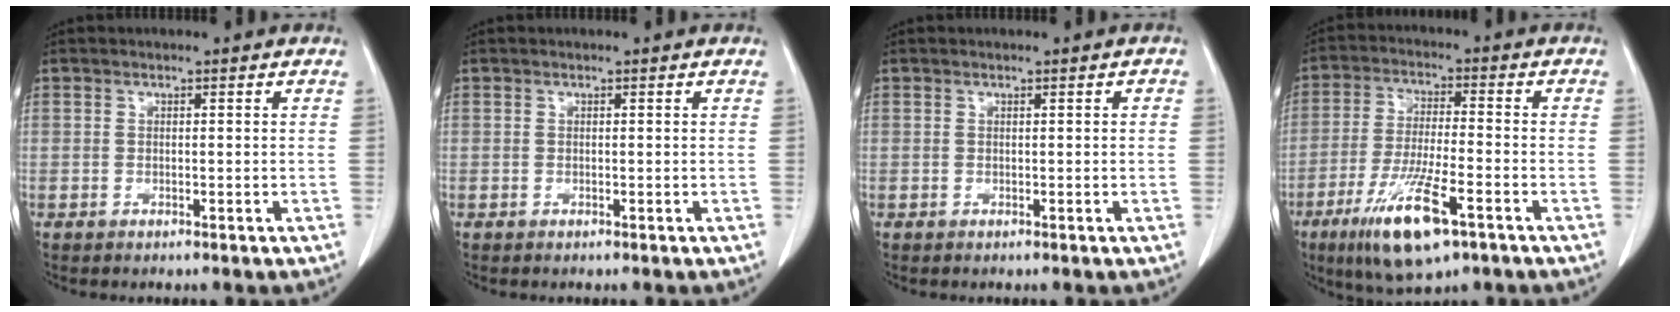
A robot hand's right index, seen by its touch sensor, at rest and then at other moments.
{"total": 0.0}
{"total": 0.5, "force": [0.1, 0.1, 0.5], "torque": [-0.008, 0.002, 0.003]}
{"total": 12.5, "force": [-6.8, 2.4, 10.3], "torque": [-0.201, -0.025, -0.116]}